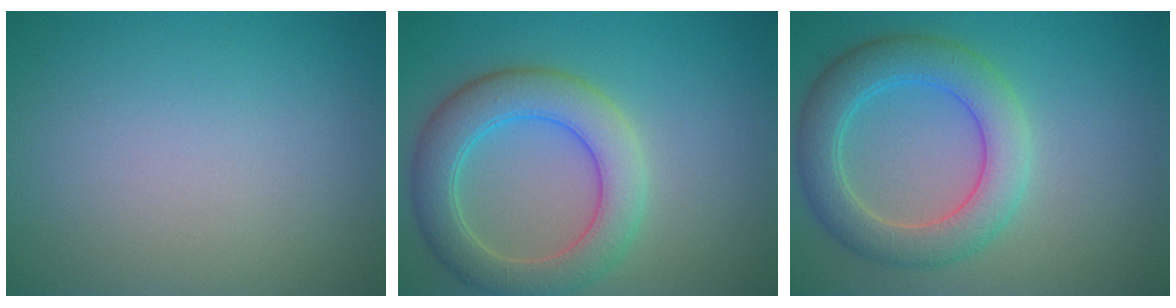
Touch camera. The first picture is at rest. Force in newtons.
{"total": 6.0, "press": 6.0, "slide": 0.7}
{"total": 5.8, "press": 5.7, "slide": 0.4}